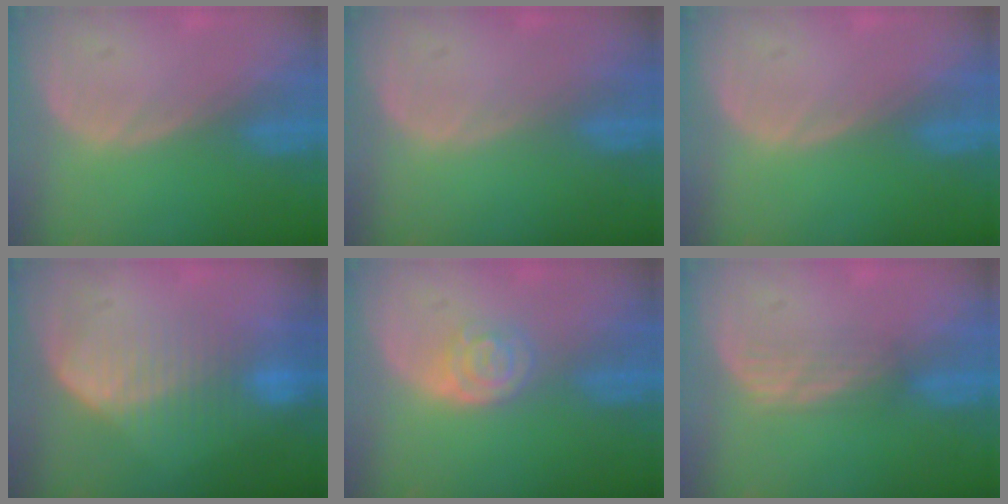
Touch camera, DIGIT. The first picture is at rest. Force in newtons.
{"total": 0.0}
{"total": 0.0}
{"total": 6.8, "press": 6.7, "slide": 1.4}
{"total": 4.2, "press": 3.8, "slide": 2.0}
{"total": 3.1, "press": 2.7, "slide": 1.6}